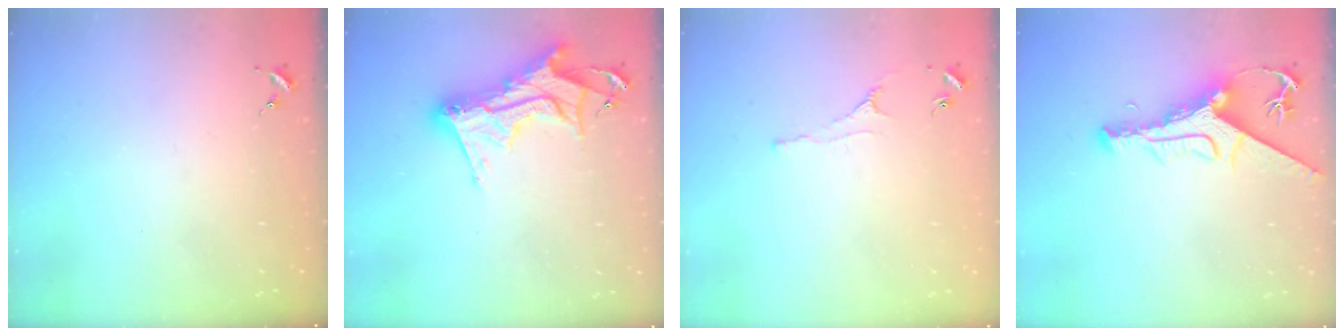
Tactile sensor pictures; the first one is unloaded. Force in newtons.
{"total": 15.9, "press": 15.9, "slide": 1.3}
{"total": 2.2, "press": 2.1, "slide": 0.4}
{"total": 12.9, "press": 12.8, "slide": 1.4}